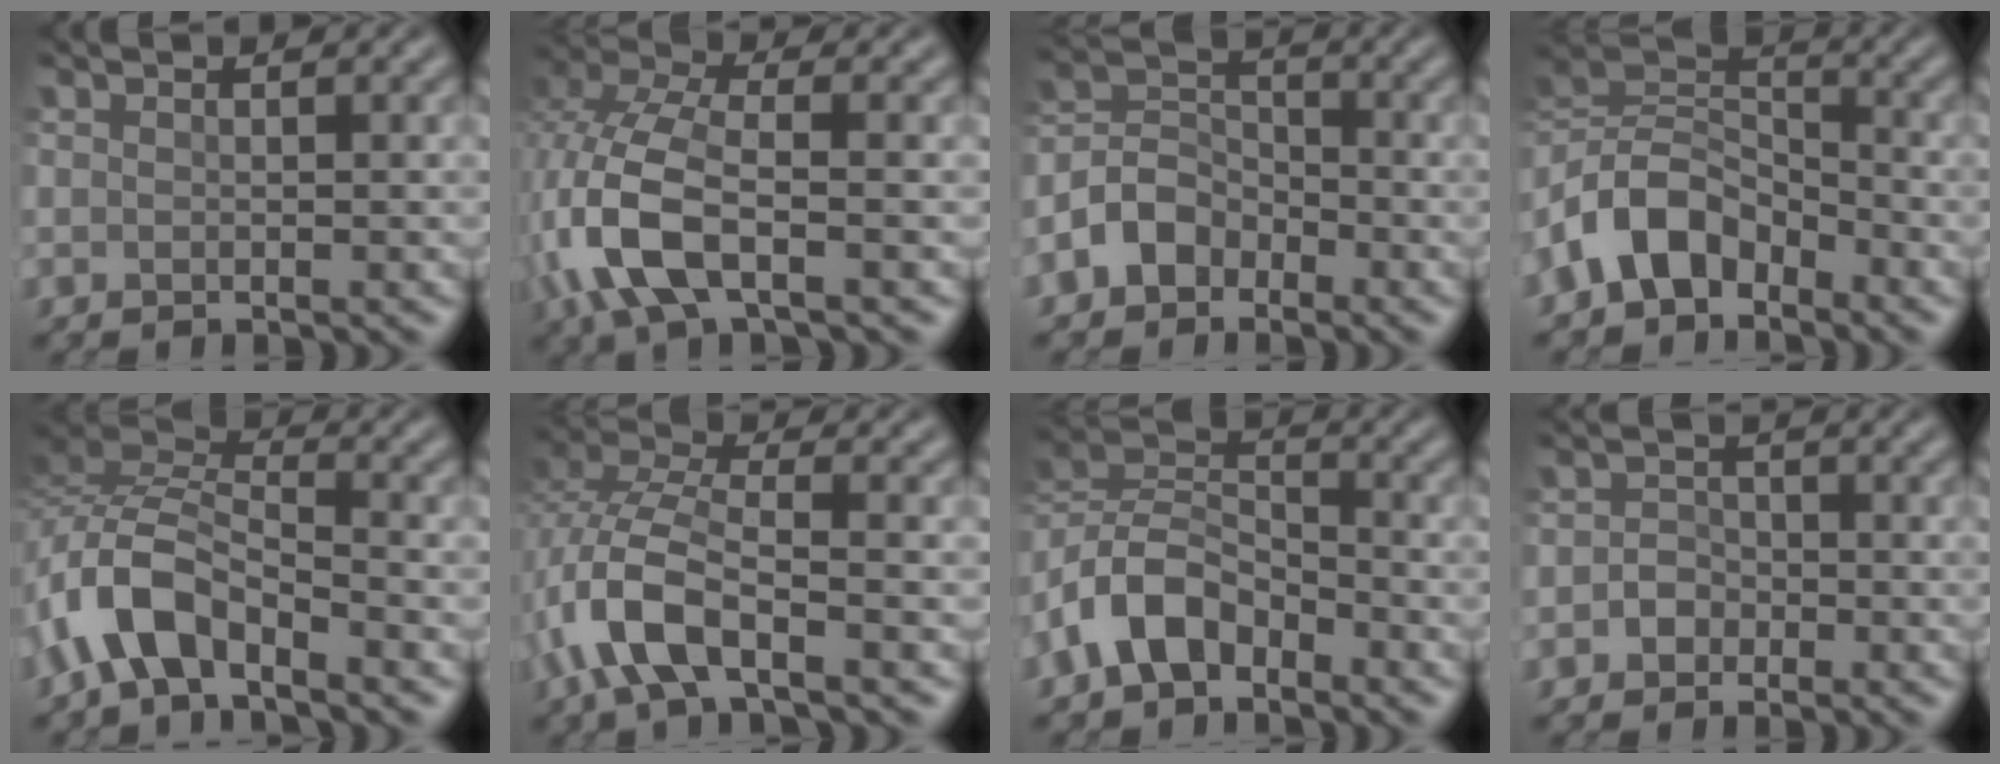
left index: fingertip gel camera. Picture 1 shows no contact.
{"total": 8.0, "force": [-2.1, 3.9, 6.6], "torque": [-0.167, 0.008, -0.055]}
{"total": 3.6, "force": [-2.1, 2.6, 1.1], "torque": [-0.023, 0.011, -0.050]}
{"total": 6.7, "force": [-3.6, 4.3, 3.6], "torque": [-0.071, 0.012, -0.085]}
{"total": 6.1, "force": [-3.7, 2.8, 3.9], "torque": [-0.074, 0.008, -0.082]}
{"total": 7.3, "force": [-2.9, 3.3, 5.8], "torque": [-0.132, 0.008, -0.067]}
{"total": 6.1, "force": [-3.4, 3.8, 3.4], "torque": [-0.069, 0.010, -0.081]}
{"total": 1.5, "force": [-0.6, 1.3, 0.3], "torque": [0.000, 0.009, -0.014]}